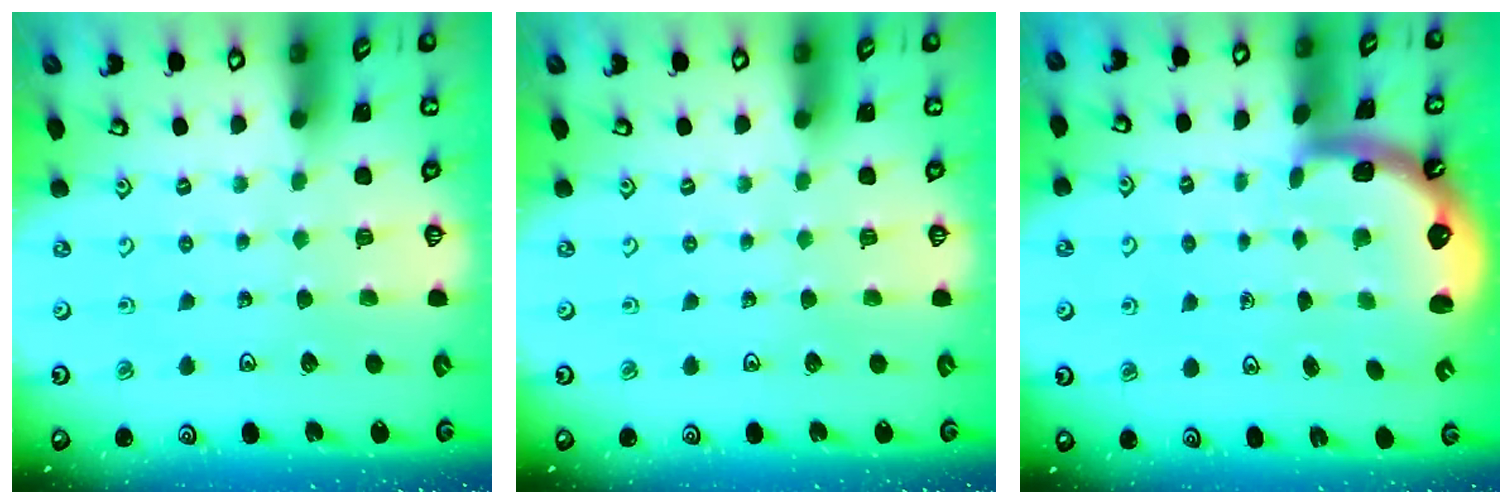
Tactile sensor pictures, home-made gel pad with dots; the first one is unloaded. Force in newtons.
{"total": 0.0}
{"total": 1.6, "press": 1.4, "slide": 0.6}